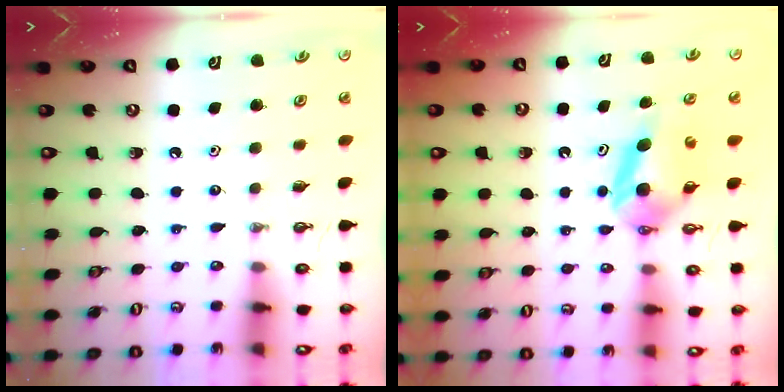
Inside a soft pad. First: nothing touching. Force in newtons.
{"total": 5.9, "press": 5.8, "slide": 1.0}